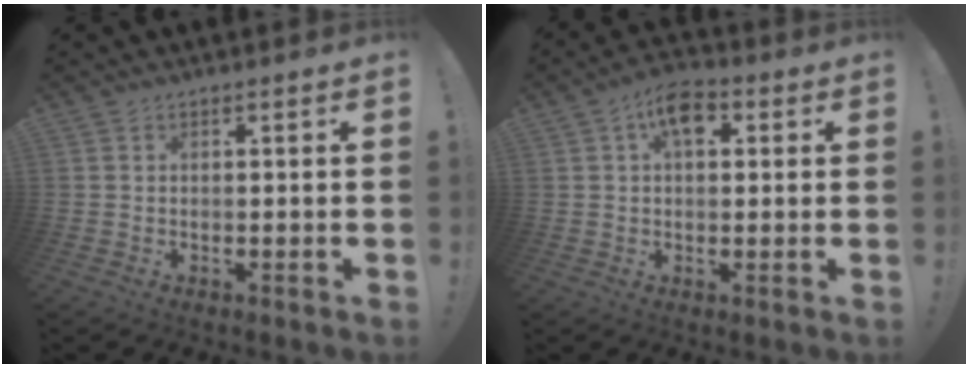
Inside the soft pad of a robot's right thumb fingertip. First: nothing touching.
{"total": 7.9, "force": [3.0, 4.5, 5.8], "torque": [-0.083, -0.003, 0.052]}